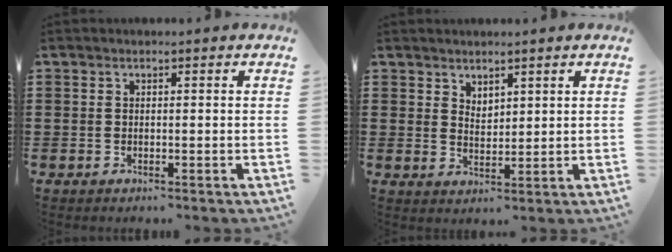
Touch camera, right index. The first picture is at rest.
{"total": 2.3, "force": [2.2, 0.8, 0.1], "torque": [-0.007, -0.001, 0.044]}